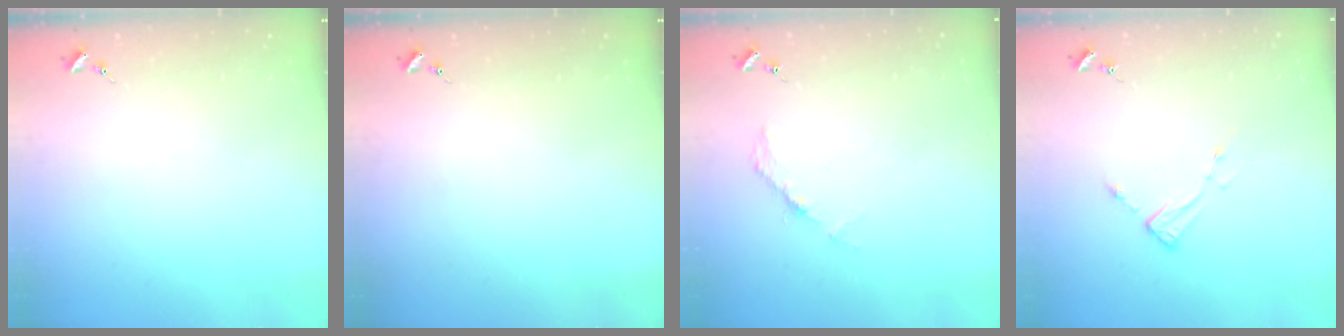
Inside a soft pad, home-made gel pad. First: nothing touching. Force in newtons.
{"total": 0.0}
{"total": 3.6, "press": 3.6, "slide": 0.5}
{"total": 4.4, "press": 4.4, "slide": 0.2}